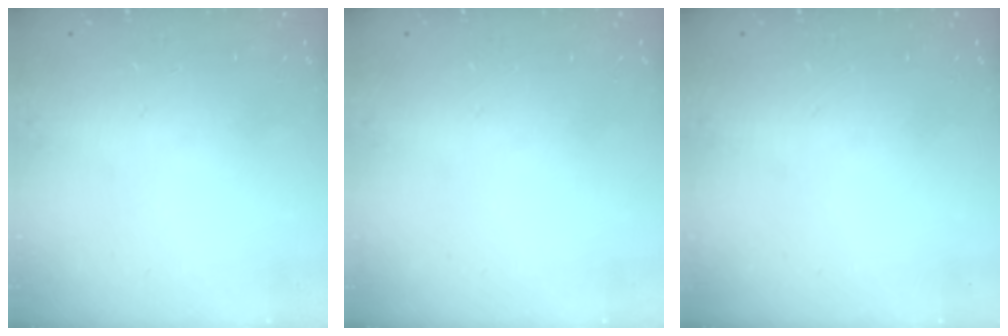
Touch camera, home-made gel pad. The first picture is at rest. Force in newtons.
{"total": 0.0}
{"total": 0.0}